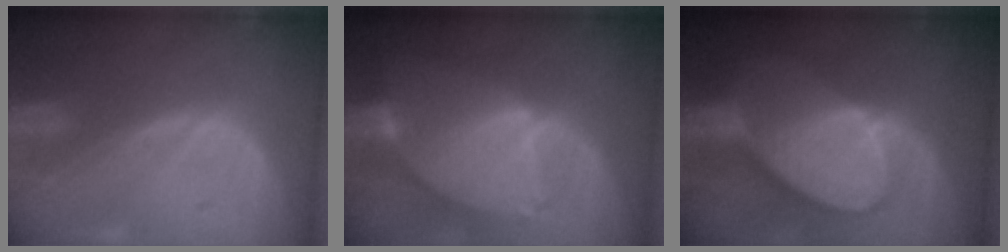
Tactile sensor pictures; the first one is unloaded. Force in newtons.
{"total": 8.6, "press": 7.4, "slide": 4.3}
{"total": 10.0, "press": 8.8, "slide": 4.7}